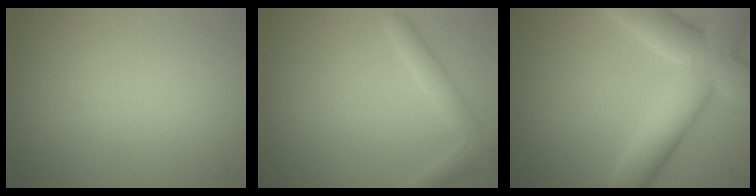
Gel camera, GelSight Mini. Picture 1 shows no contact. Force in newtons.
{"total": 2.3, "press": 2.3, "slide": 0.1}
{"total": 9.2, "press": 9.2, "slide": 0.7}